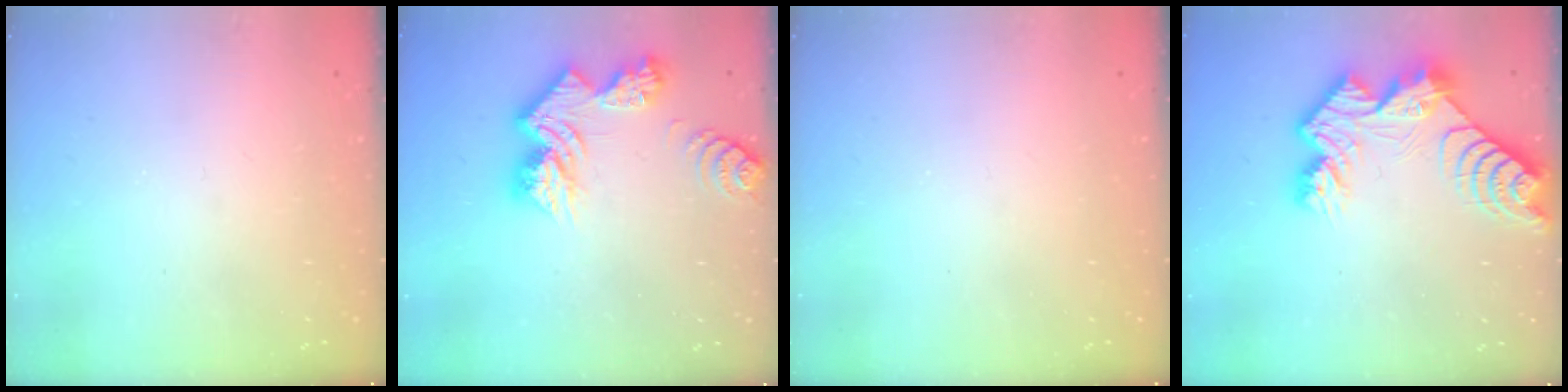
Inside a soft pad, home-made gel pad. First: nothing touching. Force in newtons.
{"total": 12.8, "press": 12.7, "slide": 1.0}
{"total": 0.0}
{"total": 18.7, "press": 18.6, "slide": 1.9}